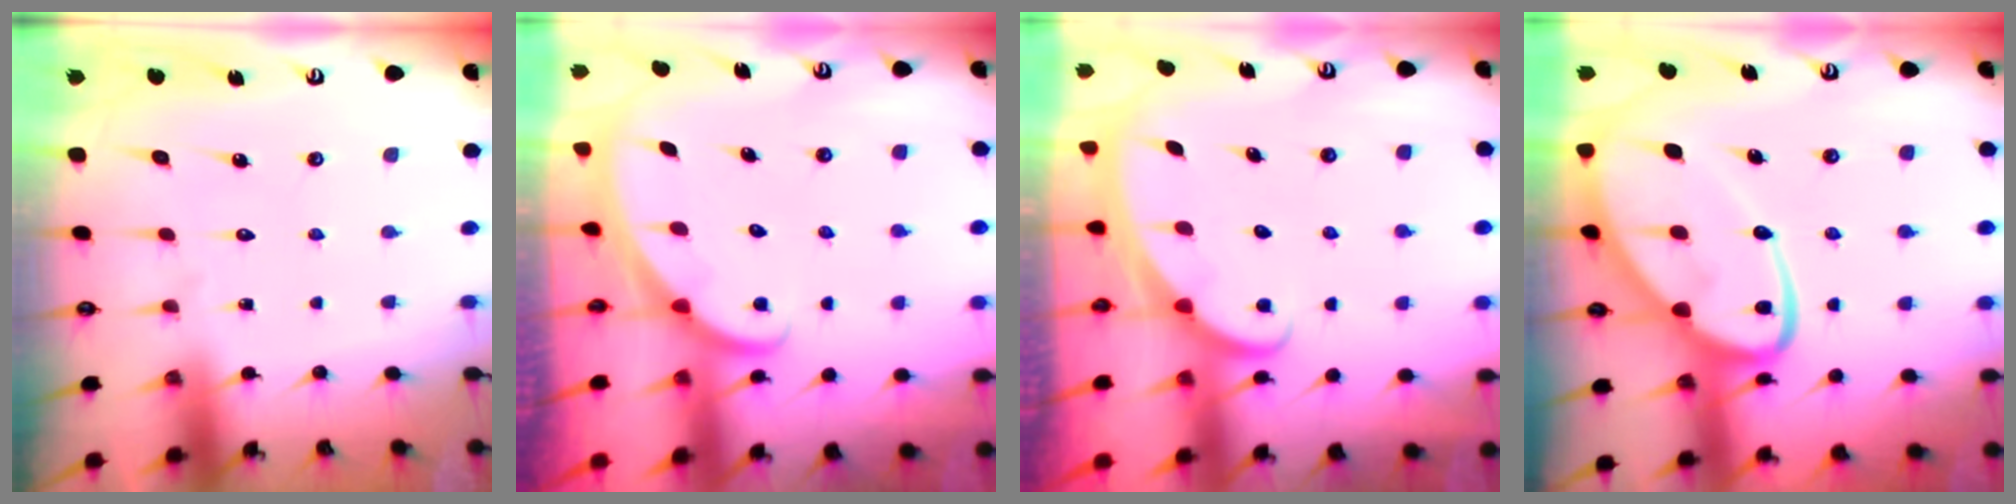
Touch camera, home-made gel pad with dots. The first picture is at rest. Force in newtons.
{"total": 1.9, "press": 1.9, "slide": 0.1}
{"total": 2.0, "press": 2.0, "slide": 0.1}
{"total": 17.5, "press": 17.4, "slide": 1.4}